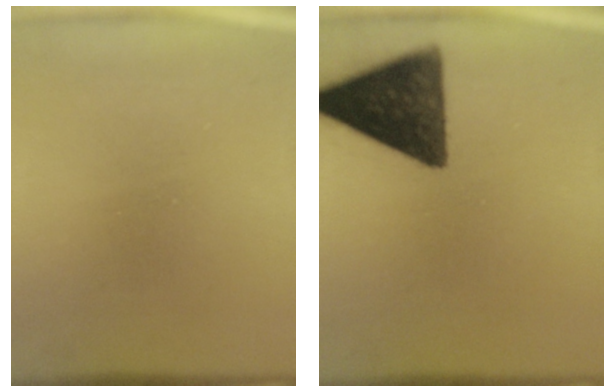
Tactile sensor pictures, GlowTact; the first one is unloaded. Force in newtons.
{"total": 14.2}